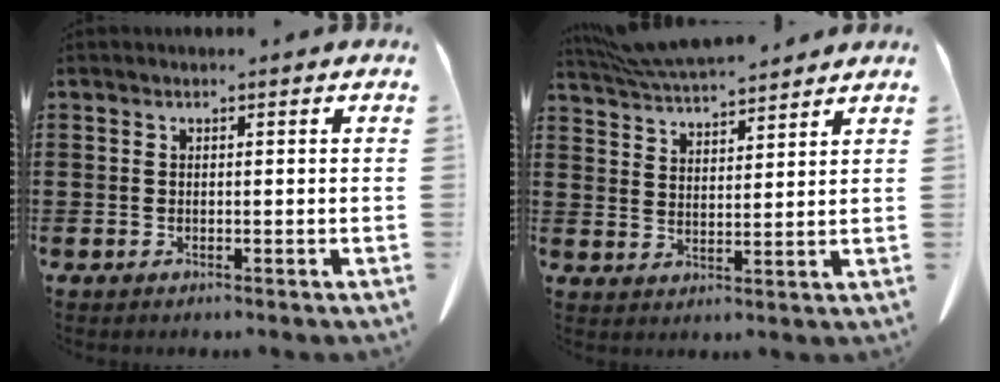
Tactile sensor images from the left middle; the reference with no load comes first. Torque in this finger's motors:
{"motor_torque": [0.82, -0.16, 0.29, 0.06]}